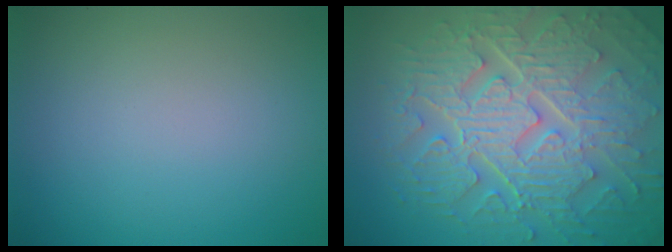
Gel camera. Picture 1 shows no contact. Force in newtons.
{"total": 10.4, "press": 7.0, "slide": 7.7}